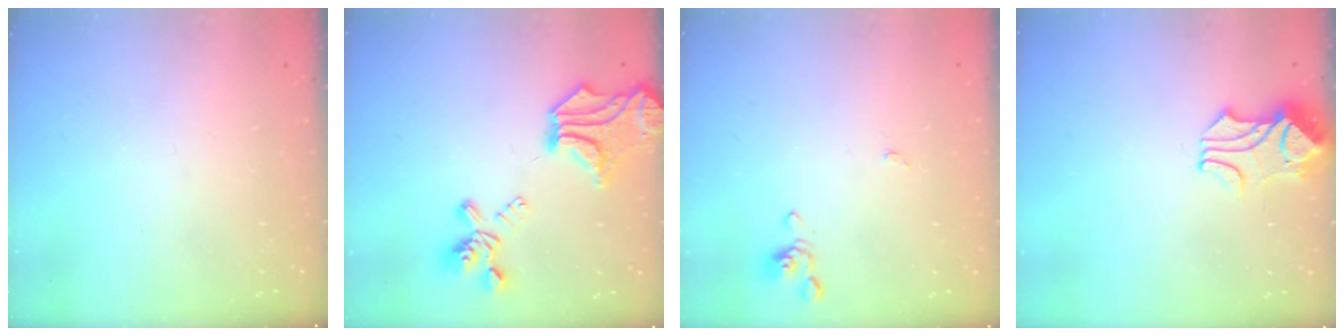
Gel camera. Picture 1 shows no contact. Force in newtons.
{"total": 9.2, "press": 8.4, "slide": 3.9}
{"total": 0.5, "press": 0.5, "slide": 0.3}
{"total": 1.9, "press": 1.5, "slide": 1.1}